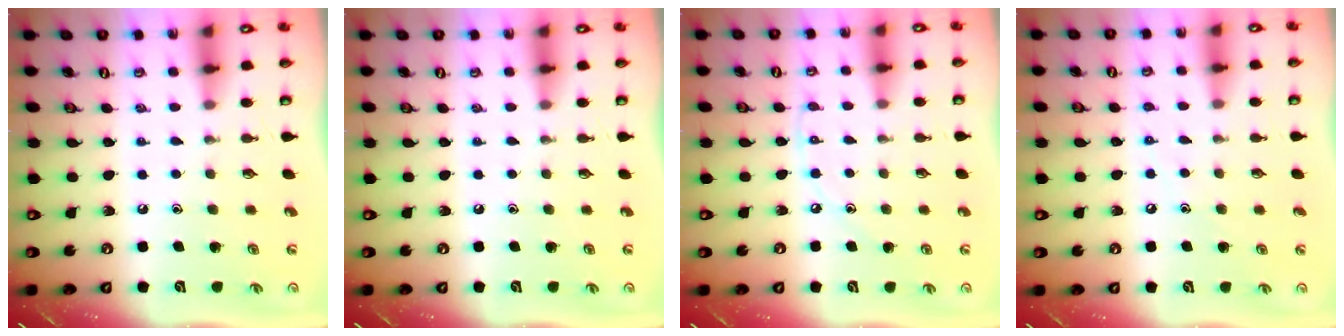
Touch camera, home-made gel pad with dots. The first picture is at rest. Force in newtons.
{"total": 0.0}
{"total": 4.6, "press": 4.6, "slide": 0.5}
{"total": 5.0, "press": 4.9, "slide": 0.7}